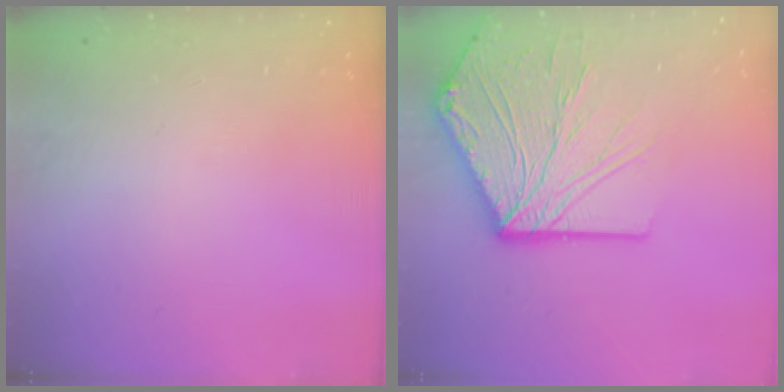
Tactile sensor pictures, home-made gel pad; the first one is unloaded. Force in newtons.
{"total": 22.4, "press": 22.3, "slide": 2.8}